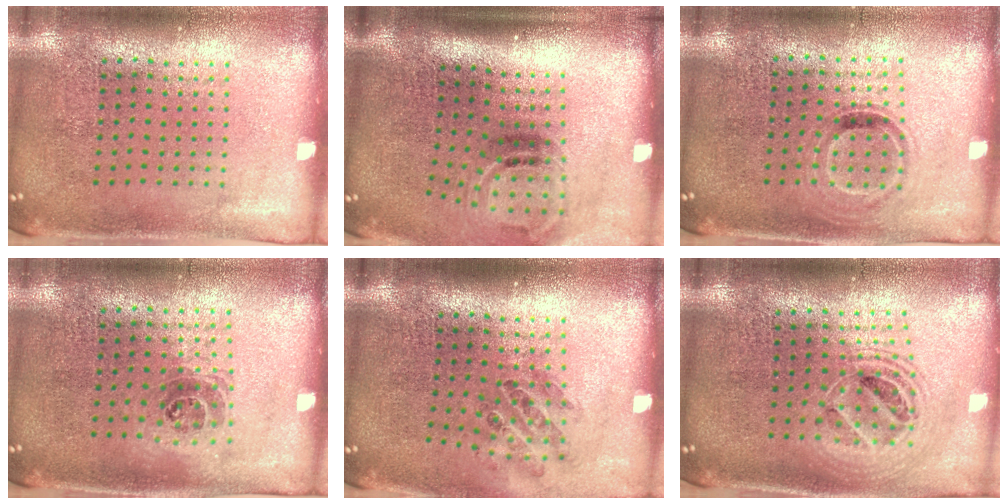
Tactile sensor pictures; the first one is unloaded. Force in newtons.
{"total": 2.0, "press": 1.2, "slide": 1.6}
{"total": 0.8, "press": 0.7, "slide": 0.4}
{"total": 1.1, "press": 0.9, "slide": 0.6}
{"total": 0.9, "press": 0.9, "slide": 0.1}
{"total": 1.9, "press": 1.6, "slide": 1.1}